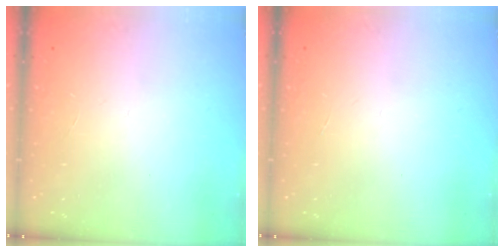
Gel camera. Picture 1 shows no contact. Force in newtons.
{"total": 0.0}